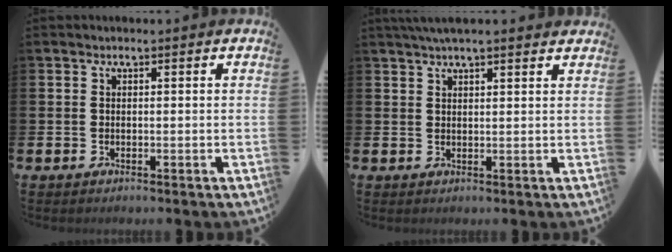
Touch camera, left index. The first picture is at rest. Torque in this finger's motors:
{"motor_torque": [0.86, -1.28, 0.05, 0.05]}